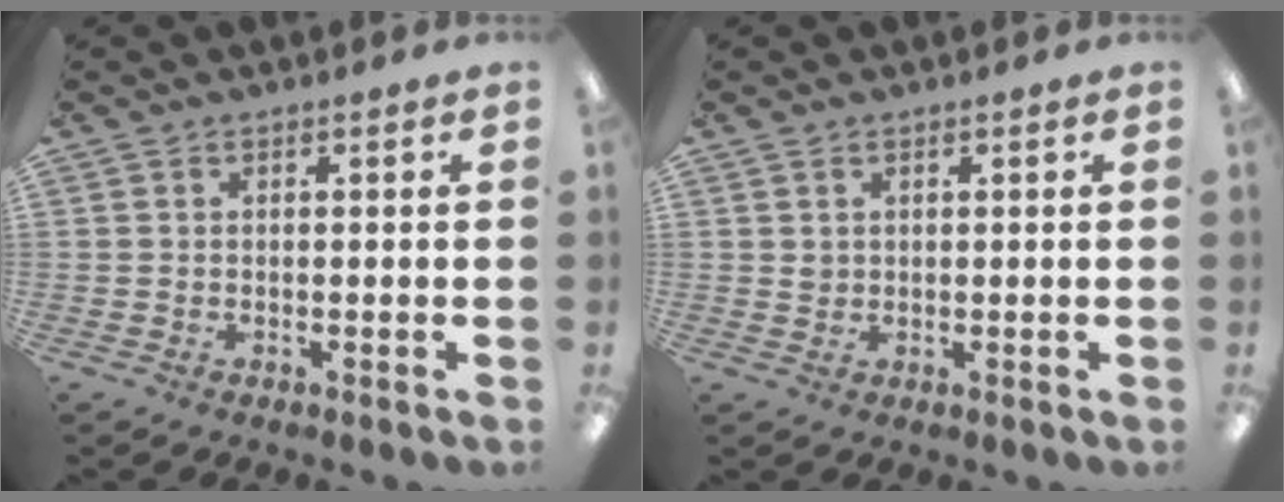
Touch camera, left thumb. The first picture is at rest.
{"total": 1.4, "force": [0.8, 1.2, 0.1], "torque": [-0.004, 0.001, 0.016]}